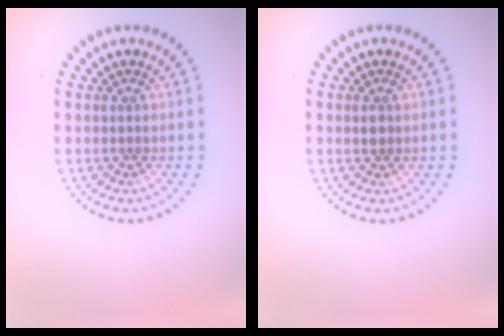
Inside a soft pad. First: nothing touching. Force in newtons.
{"total": 1.1, "press": 1.1, "slide": 0.3}